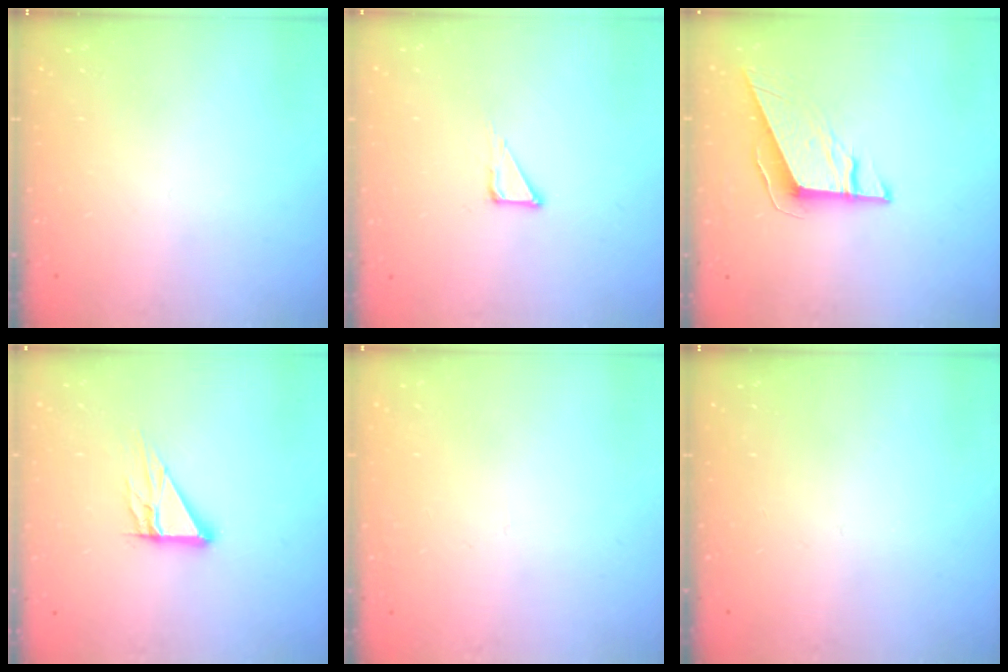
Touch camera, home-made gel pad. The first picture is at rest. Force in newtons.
{"total": 3.9, "press": 3.9, "slide": 0.3}
{"total": 9.9, "press": 9.7, "slide": 2.0}
{"total": 9.0, "press": 9.0, "slide": 0.7}
{"total": 2.7, "press": 2.7, "slide": 0.3}
{"total": 0.0}